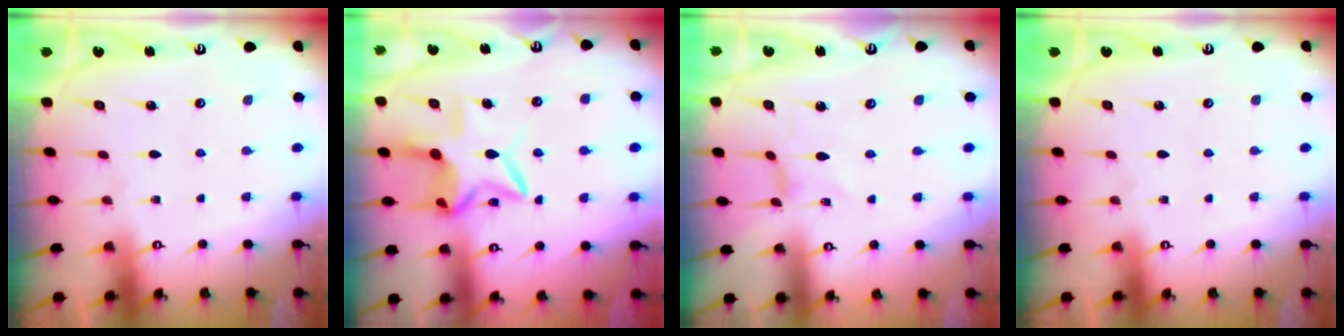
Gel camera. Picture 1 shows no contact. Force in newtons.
{"total": 10.5, "press": 10.4, "slide": 1.6}
{"total": 0.0}
{"total": 0.0}